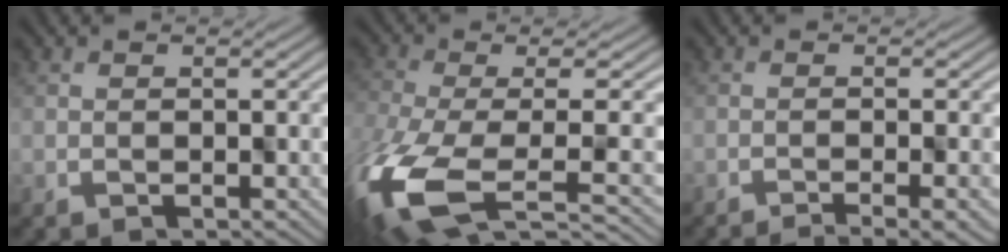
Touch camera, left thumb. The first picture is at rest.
{"total": 13.5, "force": [-4.2, 6.9, 10.9], "torque": [-0.295, -0.057, -0.040]}
{"total": 4.0, "force": [-3.0, 0.2, 2.7], "torque": [-0.037, 0.011, -0.048]}